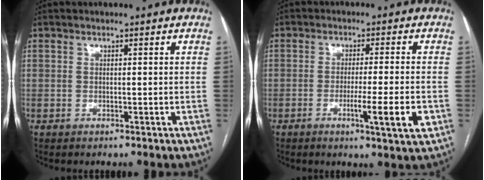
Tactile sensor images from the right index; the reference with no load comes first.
{"total": 7.3, "force": [-2.6, -0.3, 6.8], "torque": [-0.107, -0.015, -0.040]}